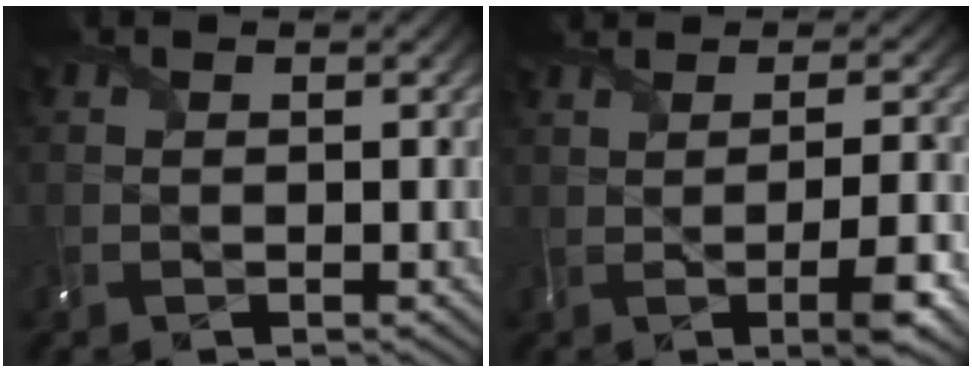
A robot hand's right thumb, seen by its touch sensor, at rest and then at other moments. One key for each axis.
{"total": 5.0, "fx": -1.2, "fy": 0.4, "fz": 4.9, "tx": -0.063, "ty": 0.013, "tz": -0.020}